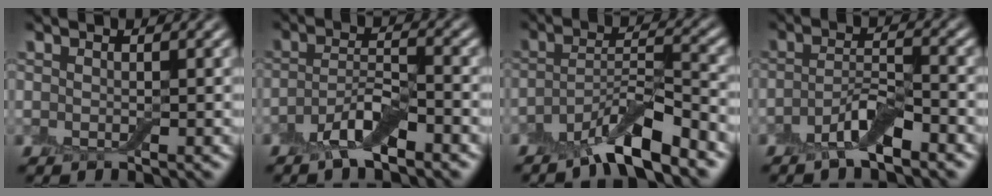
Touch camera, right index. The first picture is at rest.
{"total": 4.0, "force": [-2.7, 1.1, 2.8], "torque": [-0.056, 0.001, -0.056]}
{"total": 6.4, "force": [-4.6, 1.4, 4.2], "torque": [-0.070, -0.001, -0.085]}
{"total": 3.5, "force": [-2.3, 0.9, 2.6], "torque": [-0.050, 0.006, -0.049]}